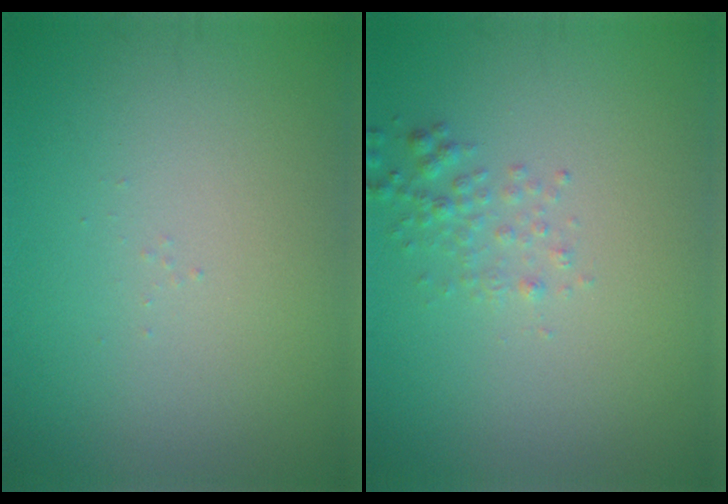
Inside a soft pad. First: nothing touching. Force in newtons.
{"total": 1.6, "press": 1.5, "slide": 0.2}